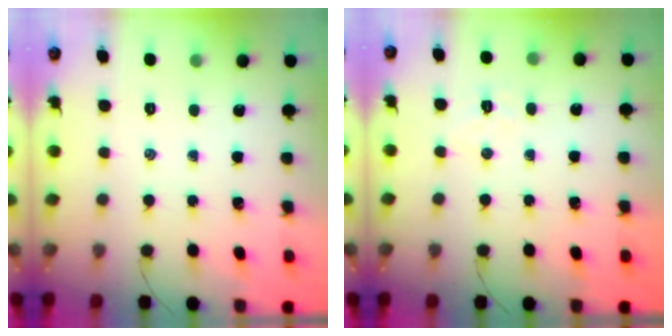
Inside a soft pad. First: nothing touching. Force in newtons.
{"total": 4.5, "press": 4.4, "slide": 0.9}